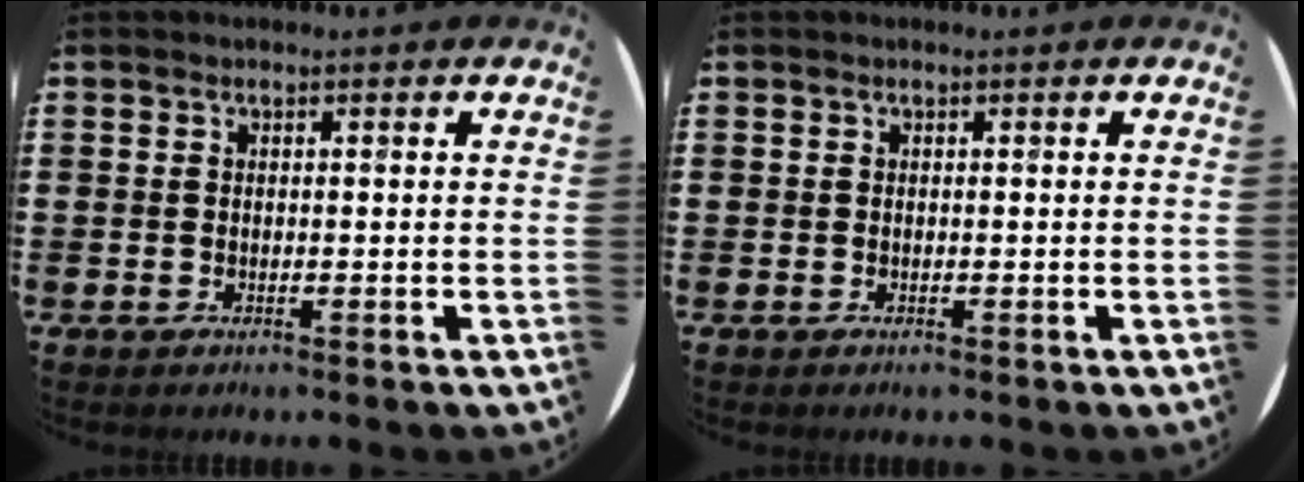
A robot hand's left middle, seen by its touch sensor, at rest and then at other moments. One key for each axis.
{"total": 0.0}